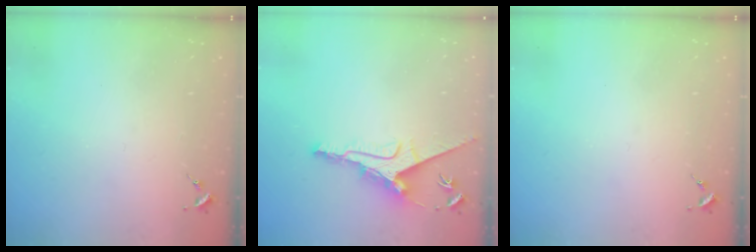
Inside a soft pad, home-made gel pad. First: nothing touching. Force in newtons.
{"total": 9.9, "press": 9.9, "slide": 0.1}
{"total": 0.0}